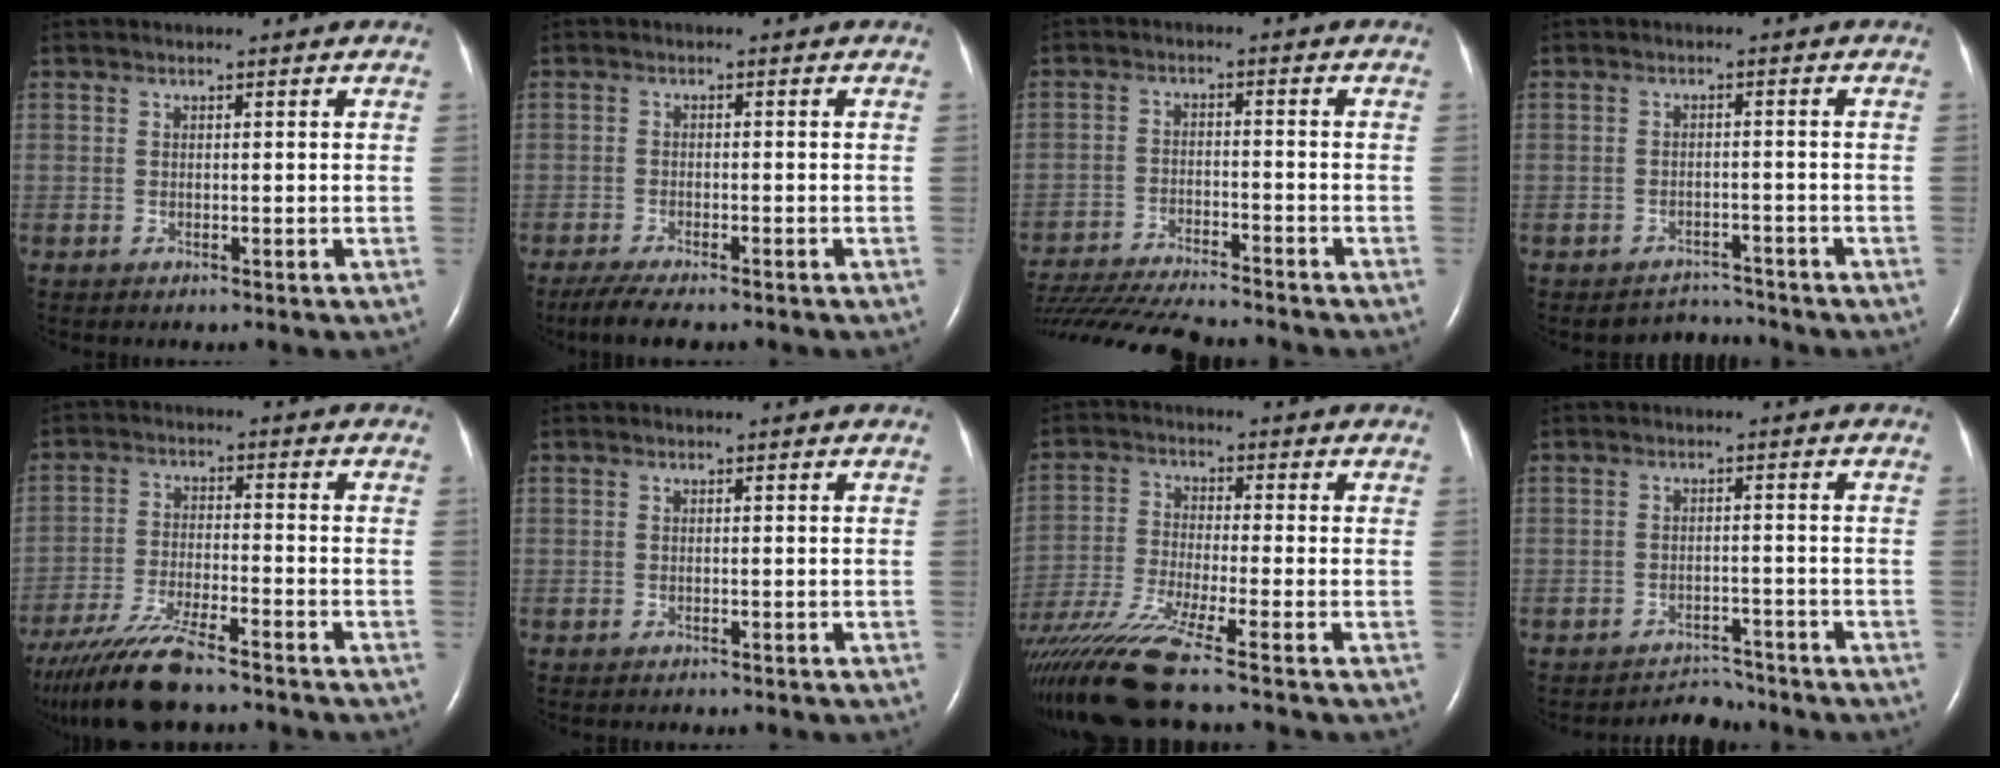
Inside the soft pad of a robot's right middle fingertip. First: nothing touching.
{"total": 6.5, "force": [-5.3, 1.2, 3.7], "torque": [-0.062, -0.015, -0.083]}
{"total": 16.9, "force": [-15.3, 1.2, 6.9], "torque": [-0.134, -0.037, -0.242]}
{"total": 2.8, "force": [-2.6, 0.2, -1.1], "torque": [0.014, 0.000, -0.035]}
{"total": 11.6, "force": [-9.5, 1.2, 6.5], "torque": [-0.128, -0.032, -0.165]}
{"total": 0.0}
{"total": 12.7, "force": [-9.8, -1.6, 8.0], "torque": [-0.156, -0.040, -0.176]}
{"total": 3.3, "force": [-3.1, 0.5, -1.1], "torque": [0.016, 0.001, -0.045]}